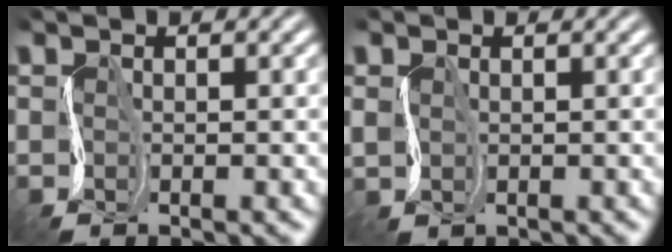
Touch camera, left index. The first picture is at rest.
{"total": 1.2, "force": [0.3, 0.3, -1.2], "torque": [0.008, 0.003, 0.007]}